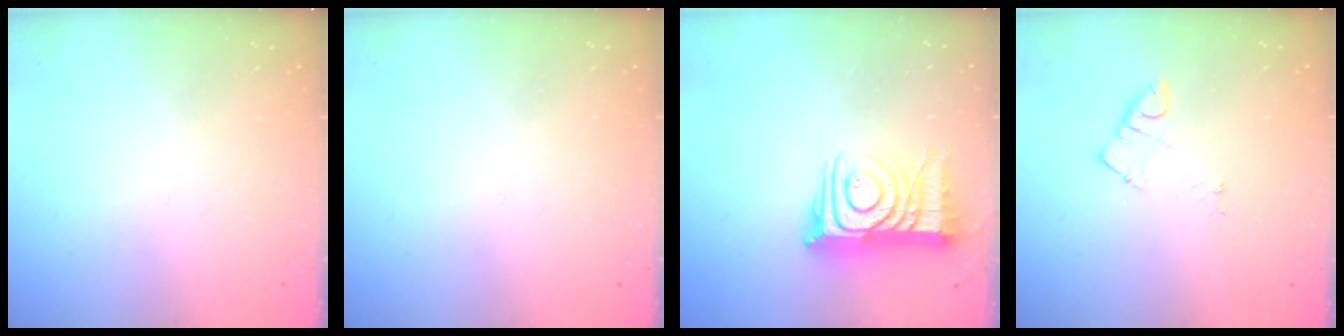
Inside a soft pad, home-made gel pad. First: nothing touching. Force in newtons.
{"total": 0.0}
{"total": 13.7, "press": 13.6, "slide": 1.1}
{"total": 3.8, "press": 3.7, "slide": 0.5}